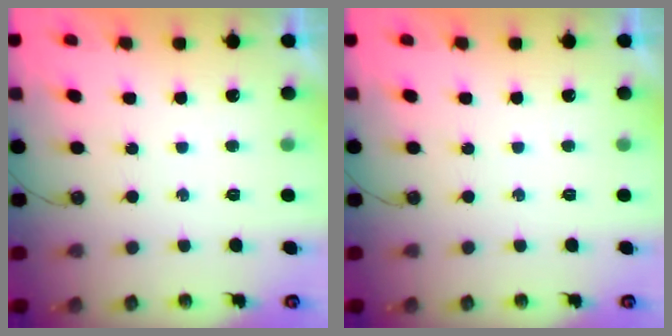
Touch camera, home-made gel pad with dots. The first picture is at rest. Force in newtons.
{"total": 0.0}